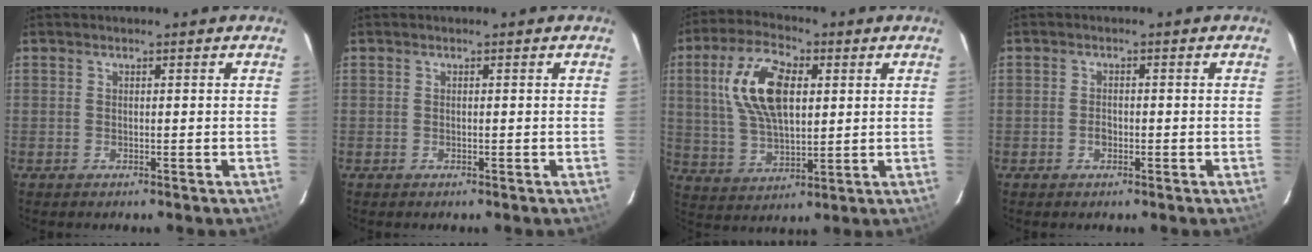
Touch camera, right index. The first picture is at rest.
{"total": 0.0}
{"total": 14.6, "force": [3.7, 7.2, 12.2], "torque": [-0.237, 0.018, 0.075]}
{"total": 1.6, "force": [-0.6, 1.2, 0.8], "torque": [-0.015, 0.006, -0.009]}